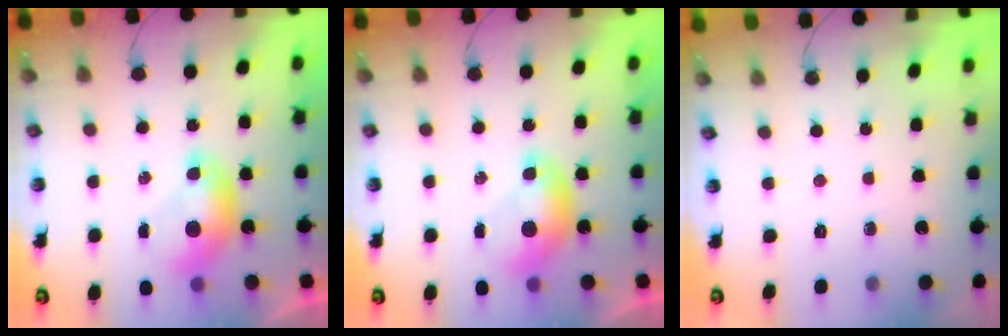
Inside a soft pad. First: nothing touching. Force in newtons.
{"total": 0.0}
{"total": 0.0}